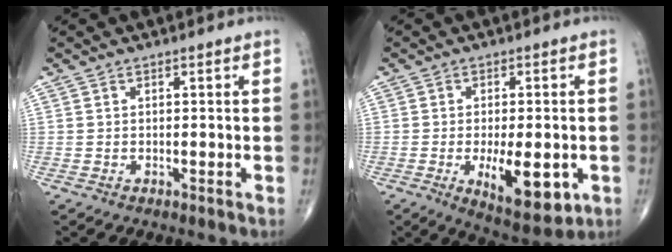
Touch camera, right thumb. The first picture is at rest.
{"total": 11.8, "force": [-3.2, 4.8, 10.3], "torque": [-0.139, -0.013, -0.039]}